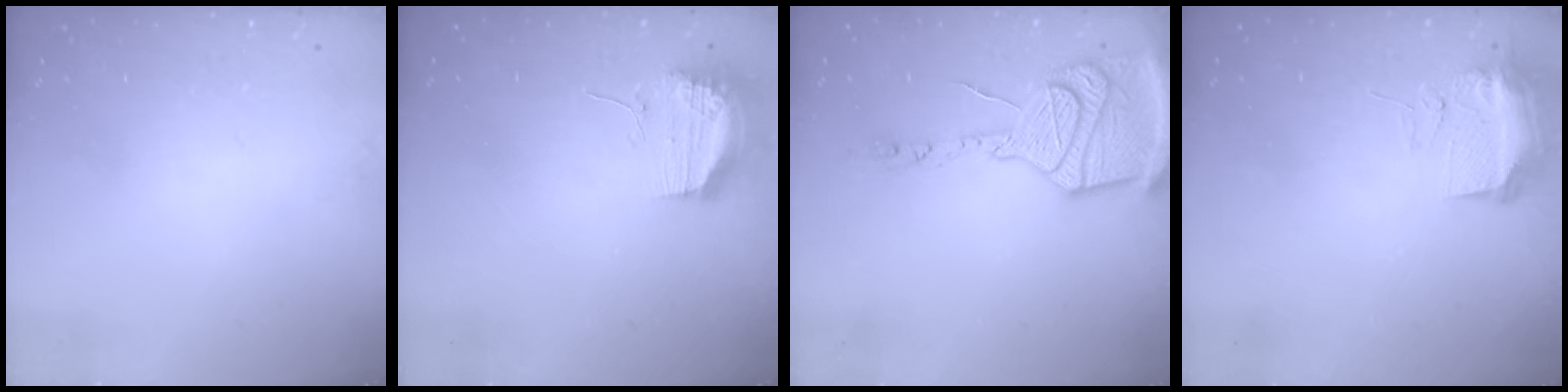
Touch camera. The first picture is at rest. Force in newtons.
{"total": 13.8, "press": 11.9, "slide": 6.9}
{"total": 23.1, "press": 22.5, "slide": 4.9}
{"total": 9.5, "press": 9.4, "slide": 1.4}